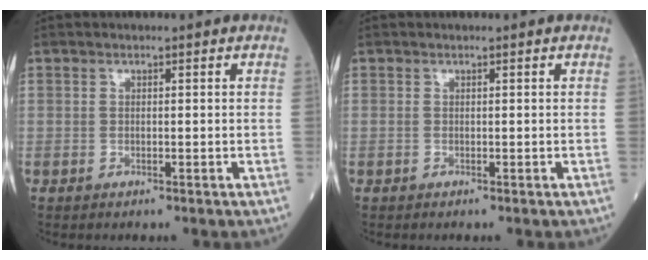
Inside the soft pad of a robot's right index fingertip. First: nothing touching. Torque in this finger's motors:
{"motor_torque": [0.00, 0.00, 0.00, -0.01]}